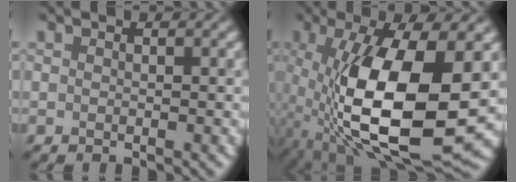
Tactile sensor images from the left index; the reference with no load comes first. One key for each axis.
{"total": 13.3, "fx": -0.9, "fy": 5.3, "fz": 12.2, "tx": -0.226, "ty": -0.022, "tz": -0.010}